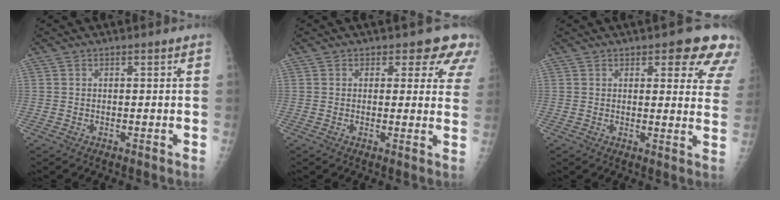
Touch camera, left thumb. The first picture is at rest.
{"total": 7.3, "force": [5.4, 3.9, 2.9], "torque": [0.014, -0.023, 0.040]}
{"total": 10.6, "force": [6.9, 4.2, 6.8], "torque": [-0.030, -0.034, 0.067]}